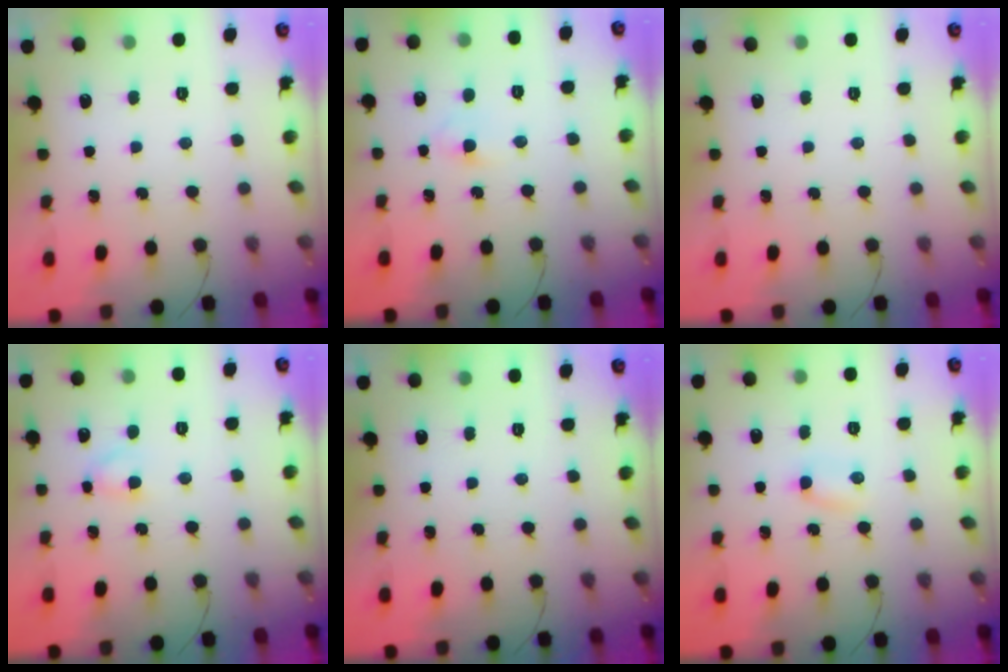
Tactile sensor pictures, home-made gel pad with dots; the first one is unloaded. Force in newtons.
{"total": 2.9, "press": 2.6, "slide": 1.2}
{"total": 0.0}
{"total": 3.0, "press": 2.7, "slide": 1.2}
{"total": 0.0}
{"total": 2.4, "press": 2.3, "slide": 0.7}